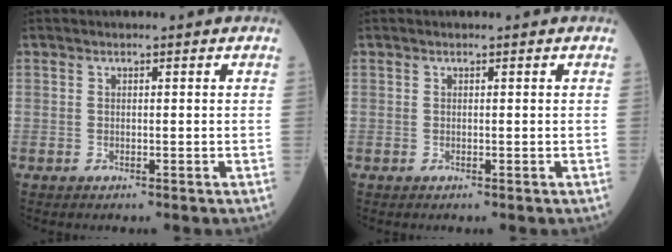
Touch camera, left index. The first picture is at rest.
{"total": 0.0}